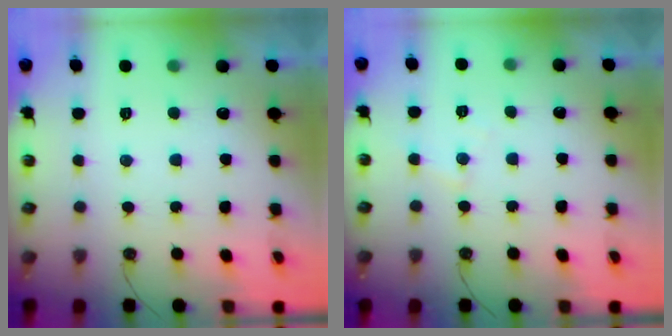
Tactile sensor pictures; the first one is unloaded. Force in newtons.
{"total": 6.2, "press": 6.2, "slide": 0.7}